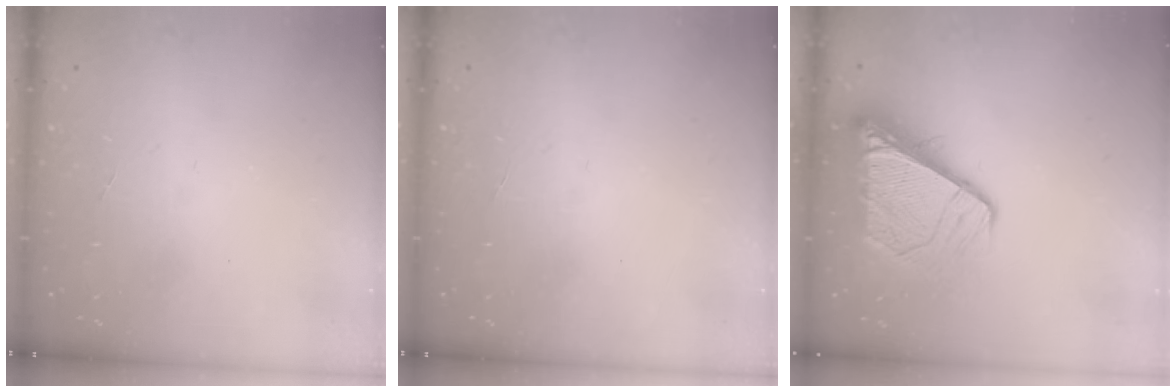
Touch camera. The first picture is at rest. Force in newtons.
{"total": 0.0}
{"total": 10.7, "press": 10.6, "slide": 1.2}